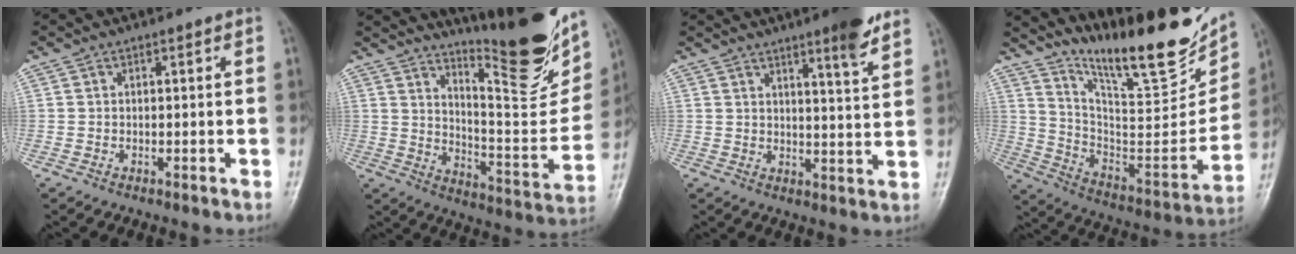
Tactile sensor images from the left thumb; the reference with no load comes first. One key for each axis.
{"total": 22.4, "fx": 15.8, "fy": 4.3, "fz": 15.3, "tx": -0.192, "ty": -0.112, "tz": 0.243}
{"total": 7.7, "fx": 5.4, "fy": 0.5, "fz": 5.4, "tx": -0.069, "ty": -0.037, "tz": 0.073}
{"total": 25.3, "fx": 18.3, "fy": 6.1, "fz": 16.3, "tx": -0.212, "ty": -0.095, "tz": 0.299}